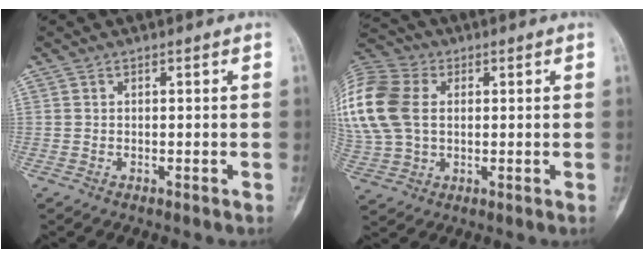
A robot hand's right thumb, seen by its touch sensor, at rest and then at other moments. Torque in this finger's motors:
{"motor_torque": [-0.53, 1.42, 1.92, 0.49, 0.58]}